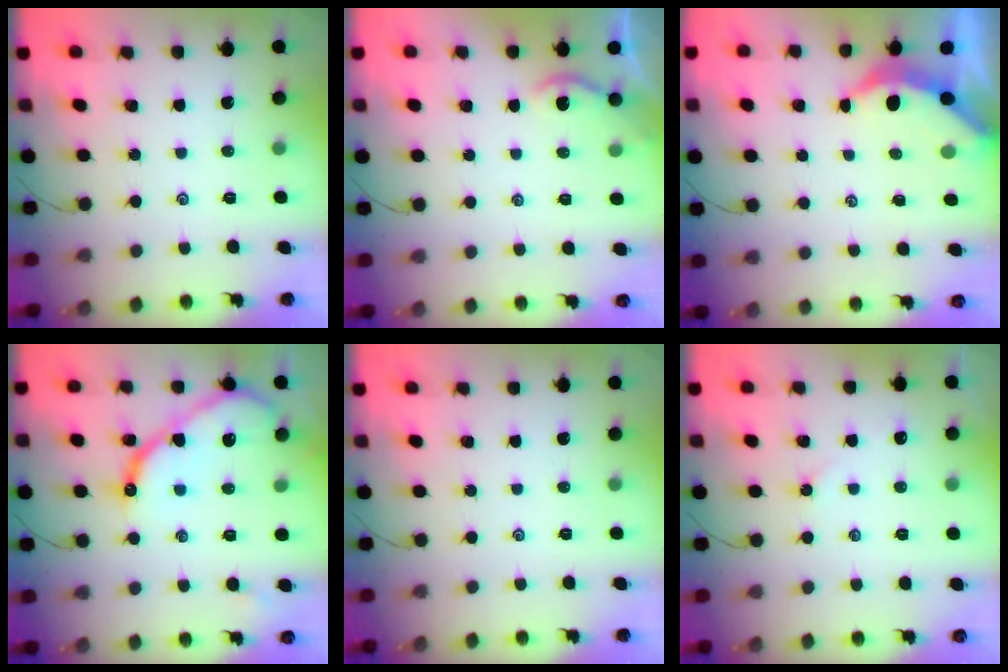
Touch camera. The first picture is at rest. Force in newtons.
{"total": 2.3, "press": 2.3, "slide": 0.2}
{"total": 3.6, "press": 3.6, "slide": 0.4}
{"total": 13.1, "press": 13.1, "slide": 0.5}
{"total": 0.0}
{"total": 1.9, "press": 1.9, "slide": 0.3}